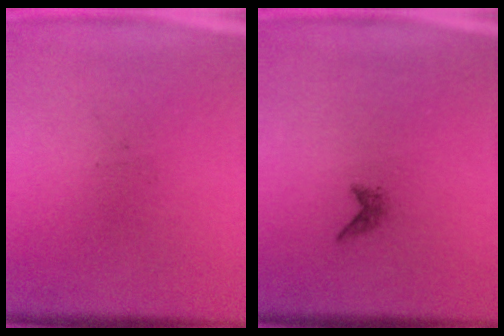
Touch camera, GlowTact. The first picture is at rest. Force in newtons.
{"total": 0.8}